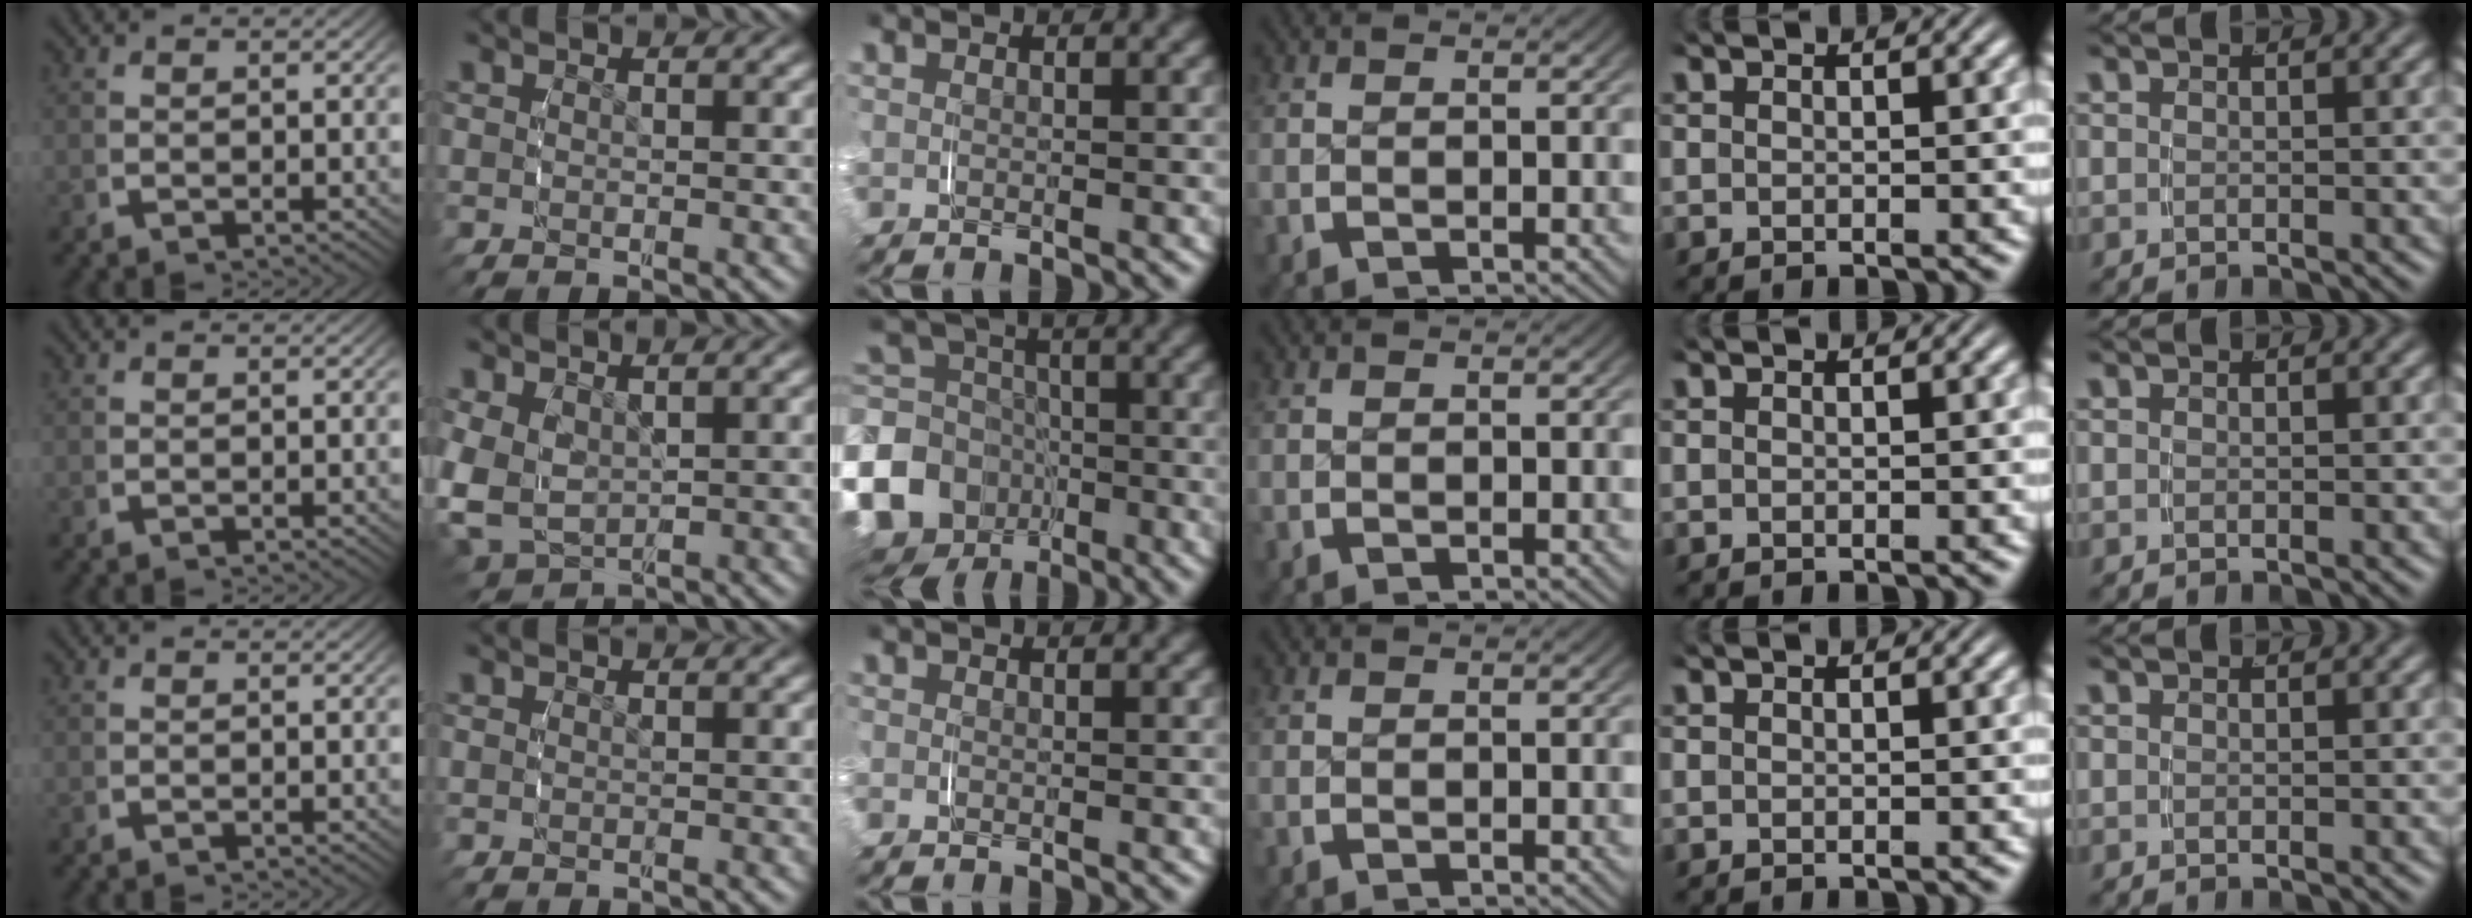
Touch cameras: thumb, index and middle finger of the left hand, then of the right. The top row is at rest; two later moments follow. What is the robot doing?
{"motion": "grasp_and_lifting", "object": "paper towel"}